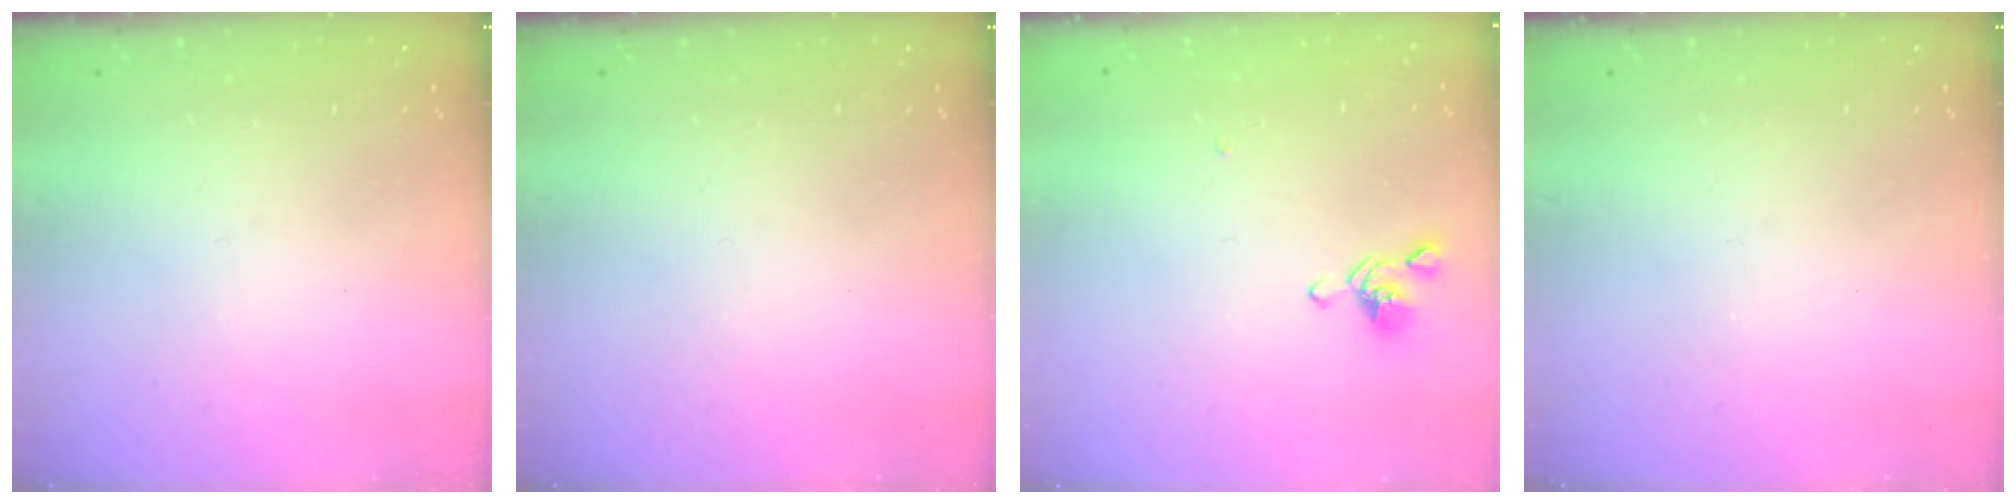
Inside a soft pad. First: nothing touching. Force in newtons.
{"total": 0.0}
{"total": 2.5, "press": 2.3, "slide": 0.9}
{"total": 0.0}